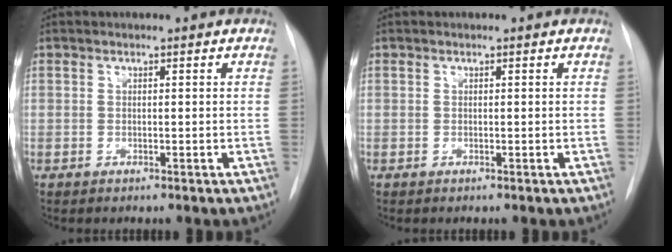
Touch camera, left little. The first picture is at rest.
{"total": 0.0}